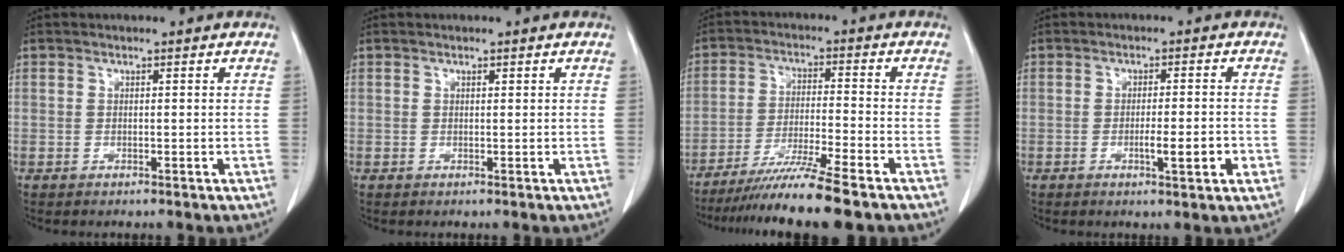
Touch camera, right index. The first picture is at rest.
{"total": 0.0}
{"total": 10.9, "force": [-8.7, -1.4, 6.4], "torque": [-0.101, -0.036, -0.146]}
{"total": 4.7, "force": [-1.4, 0.5, 4.4], "torque": [-0.069, -0.003, -0.019]}